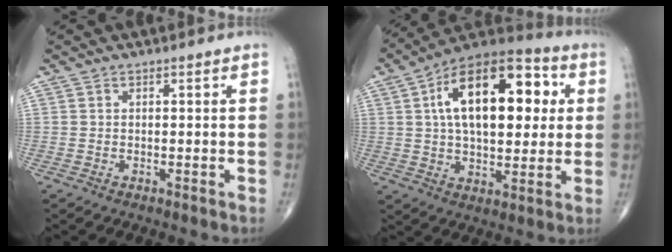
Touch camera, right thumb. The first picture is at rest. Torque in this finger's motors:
{"motor_torque": [0.65, 4.36, 1.92, 0.85, 0.20]}